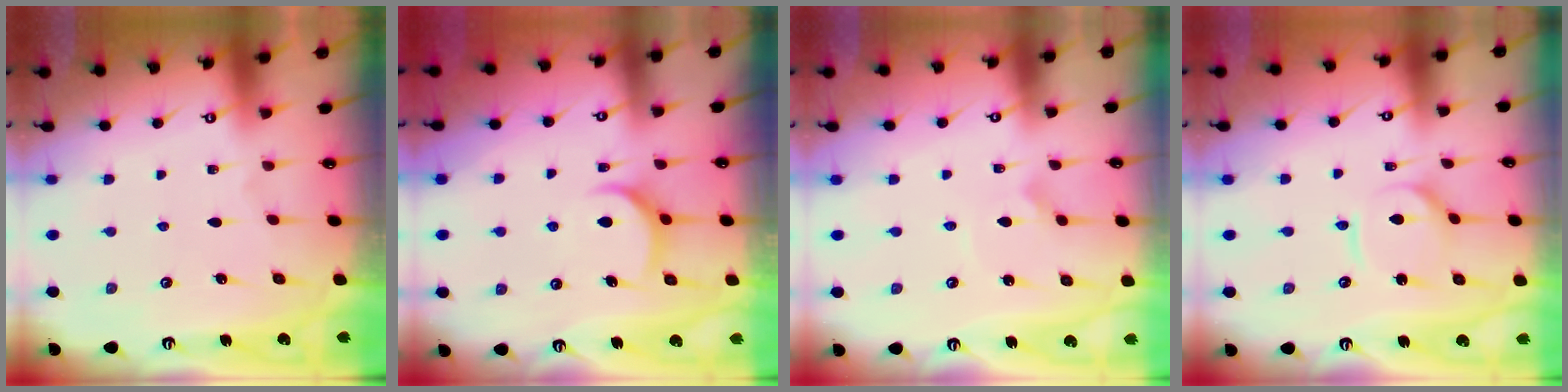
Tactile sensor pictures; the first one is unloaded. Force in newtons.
{"total": 7.3, "press": 7.2, "slide": 0.8}
{"total": 1.5, "press": 1.5, "slide": 0.0}
{"total": 5.0, "press": 4.9, "slide": 0.5}